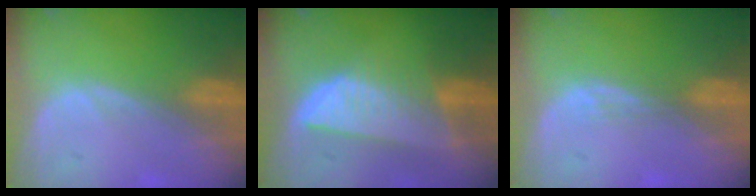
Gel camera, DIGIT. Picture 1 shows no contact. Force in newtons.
{"total": 8.2, "press": 7.3, "slide": 3.8}
{"total": 1.4, "press": 1.1, "slide": 0.9}